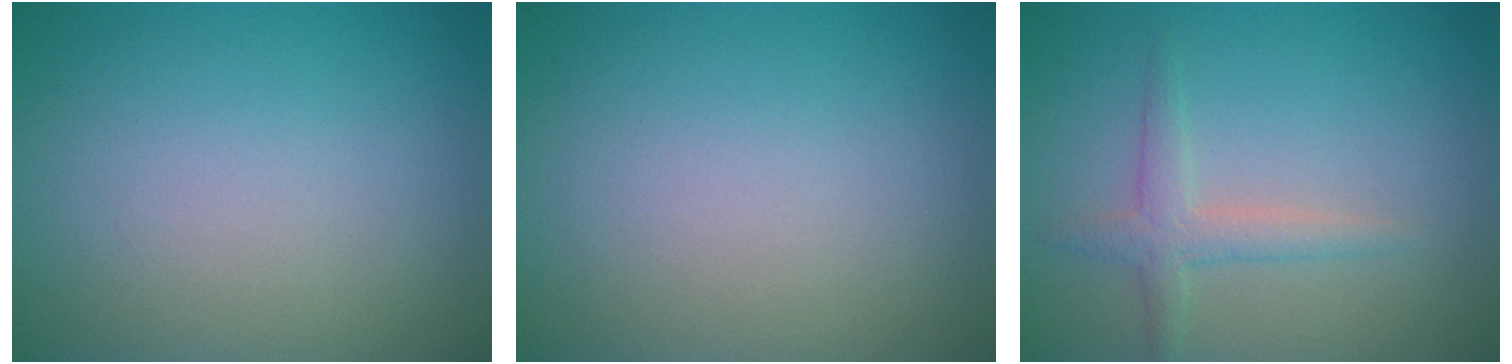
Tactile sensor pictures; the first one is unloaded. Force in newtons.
{"total": 0.0}
{"total": 2.2, "press": 2.2, "slide": 0.1}